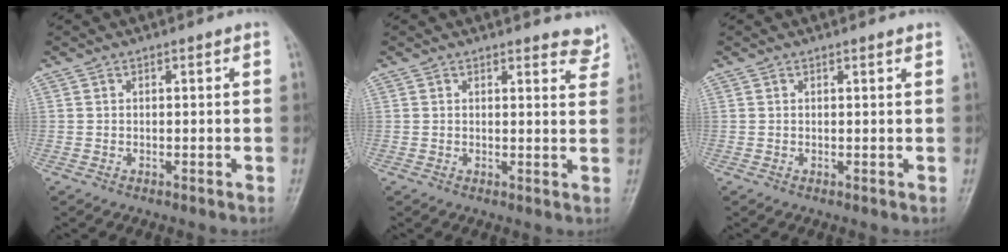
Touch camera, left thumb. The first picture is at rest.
{"total": 3.9, "force": [3.6, 1.1, 0.8], "torque": [0.008, -0.027, 0.027]}
{"total": 0.7, "force": [0.7, 0.0, 0.3], "torque": [-0.007, -0.004, 0.010]}